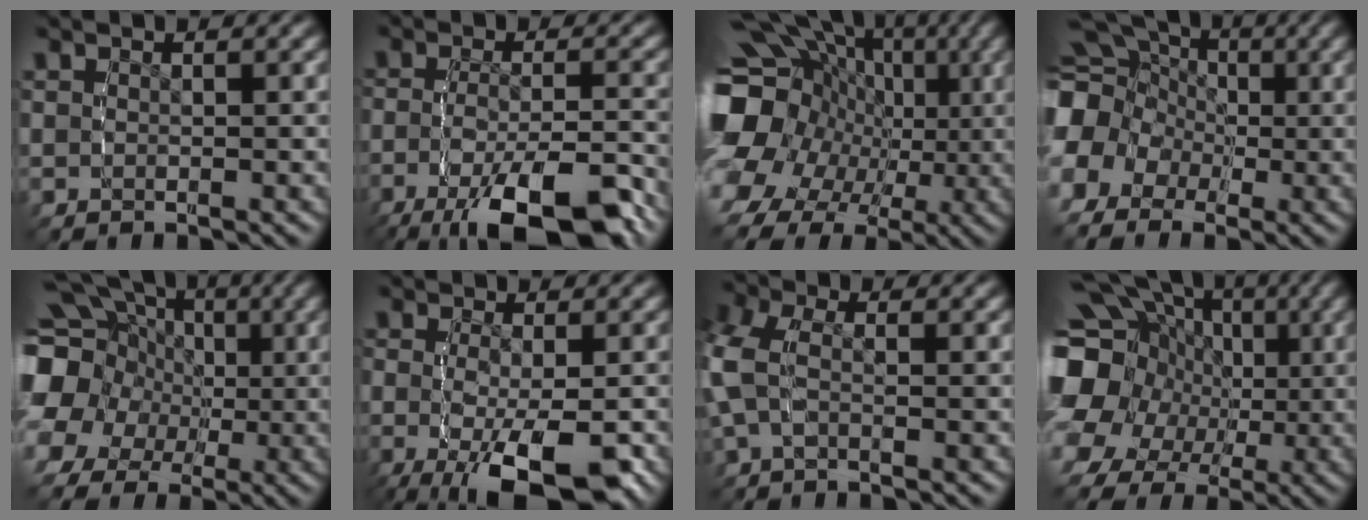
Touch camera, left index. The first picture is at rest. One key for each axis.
{"total": 10.1, "fx": -6.3, "fy": 3.6, "fz": 7.0, "tx": -0.124, "ty": -0.039, "tz": -0.076}
{"total": 15.2, "fx": 0.7, "fy": 12.4, "fz": 8.7, "tx": -0.171, "ty": -0.029, "tz": 0.012}
{"total": 12.4, "fx": 1.3, "fy": 10.8, "fz": 6.0, "tx": -0.126, "ty": -0.010, "tz": 0.008}
{"total": 13.5, "fx": 2.3, "fy": 11.7, "fz": 6.2, "tx": -0.143, "ty": -0.018, "tz": 0.026}
{"total": 8.3, "fx": -4.2, "fy": 3.3, "fz": 6.4, "tx": -0.121, "ty": -0.040, "tz": -0.046}
{"total": 3.5, "fx": 0.0, "fy": 2.2, "fz": 2.7, "tx": -0.078, "ty": -0.011, "tz": 0.004}
{"total": 12.9, "fx": 1.2, "fy": 10.6, "fz": 7.3, "tx": -0.147, "ty": -0.023, "tz": 0.020}